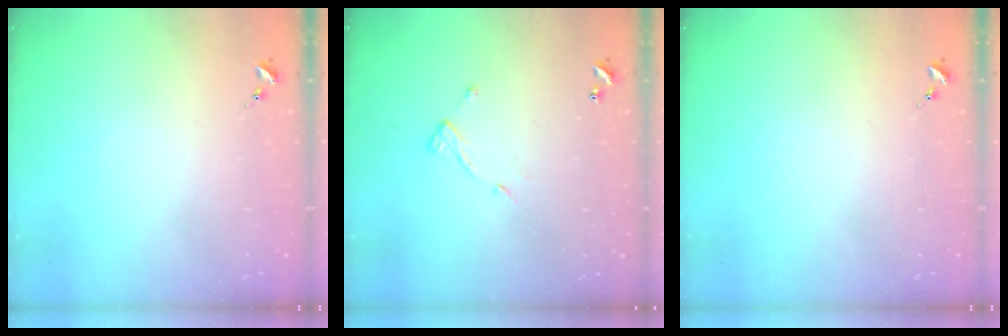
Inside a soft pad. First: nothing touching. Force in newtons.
{"total": 7.2, "press": 7.2, "slide": 0.5}
{"total": 0.0}